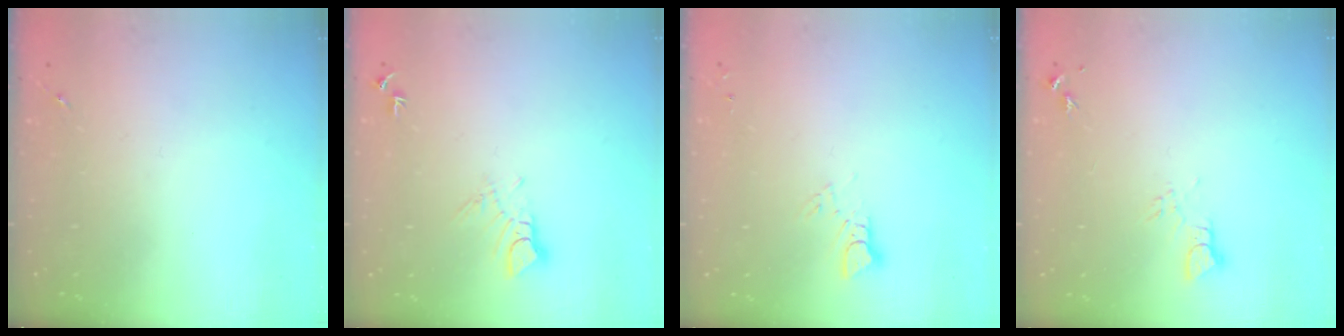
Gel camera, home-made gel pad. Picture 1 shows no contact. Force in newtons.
{"total": 7.2, "press": 7.2, "slide": 0.8}
{"total": 2.9, "press": 2.9, "slide": 0.2}
{"total": 4.4, "press": 4.4, "slide": 0.4}